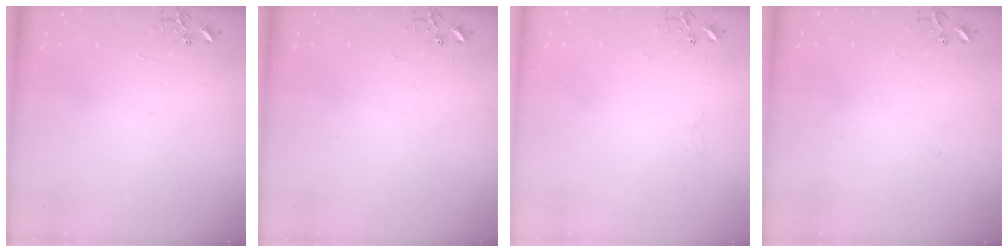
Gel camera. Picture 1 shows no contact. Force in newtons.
{"total": 0.0}
{"total": 4.8, "press": 4.8, "slide": 0.6}
{"total": 1.2, "press": 1.2, "slide": 0.1}